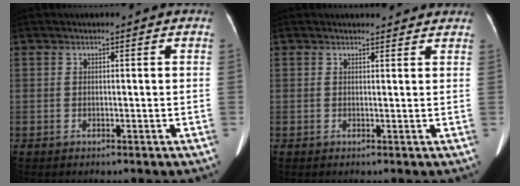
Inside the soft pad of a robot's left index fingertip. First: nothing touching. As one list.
[{"total": 2.6, "force": [2.2, 1.3, 0.0], "torque": [0.007, 0.011, 0.020]}]